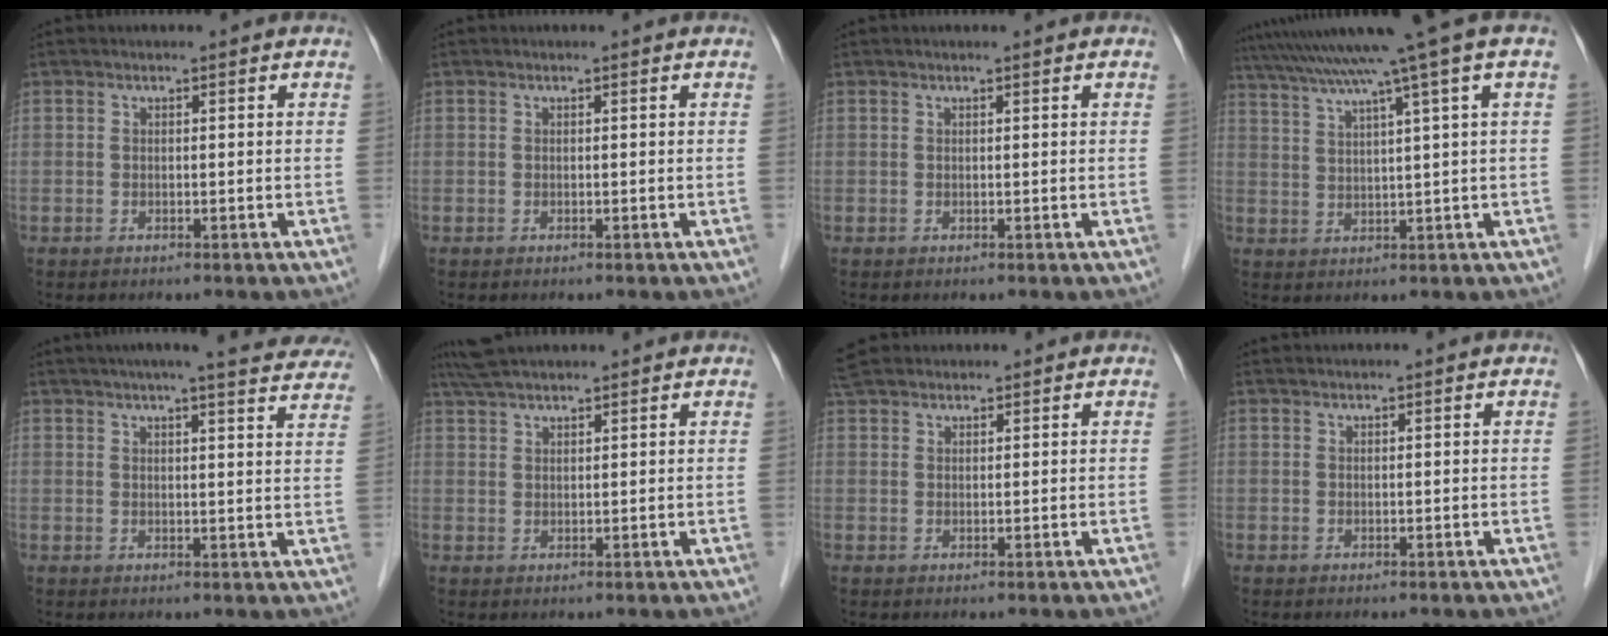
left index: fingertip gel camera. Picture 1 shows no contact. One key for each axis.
{"total": 0.0}
{"total": 0.5, "fx": 0.4, "fy": 0.0, "fz": 0.4, "tx": -0.004, "ty": 0.002, "tz": 0.004}
{"total": 13.2, "fx": 9.7, "fy": -2.5, "fz": 8.6, "tx": -0.145, "ty": 0.011, "tz": 0.141}
{"total": 20.3, "fx": 18.1, "fy": 1.8, "fz": 9.0, "tx": -0.121, "ty": -0.010, "tz": 0.207}
{"total": 6.7, "fx": 6.0, "fy": 1.2, "fz": 2.7, "tx": -0.048, "ty": 0.043, "tz": 0.111}
{"total": 5.5, "fx": 4.8, "fy": 2.1, "fz": 1.5, "tx": -0.025, "ty": 0.037, "tz": 0.088}
{"total": 1.9, "fx": 1.9, "fy": -0.1, "fz": 0.4, "tx": -0.005, "ty": 0.025, "tz": 0.030}